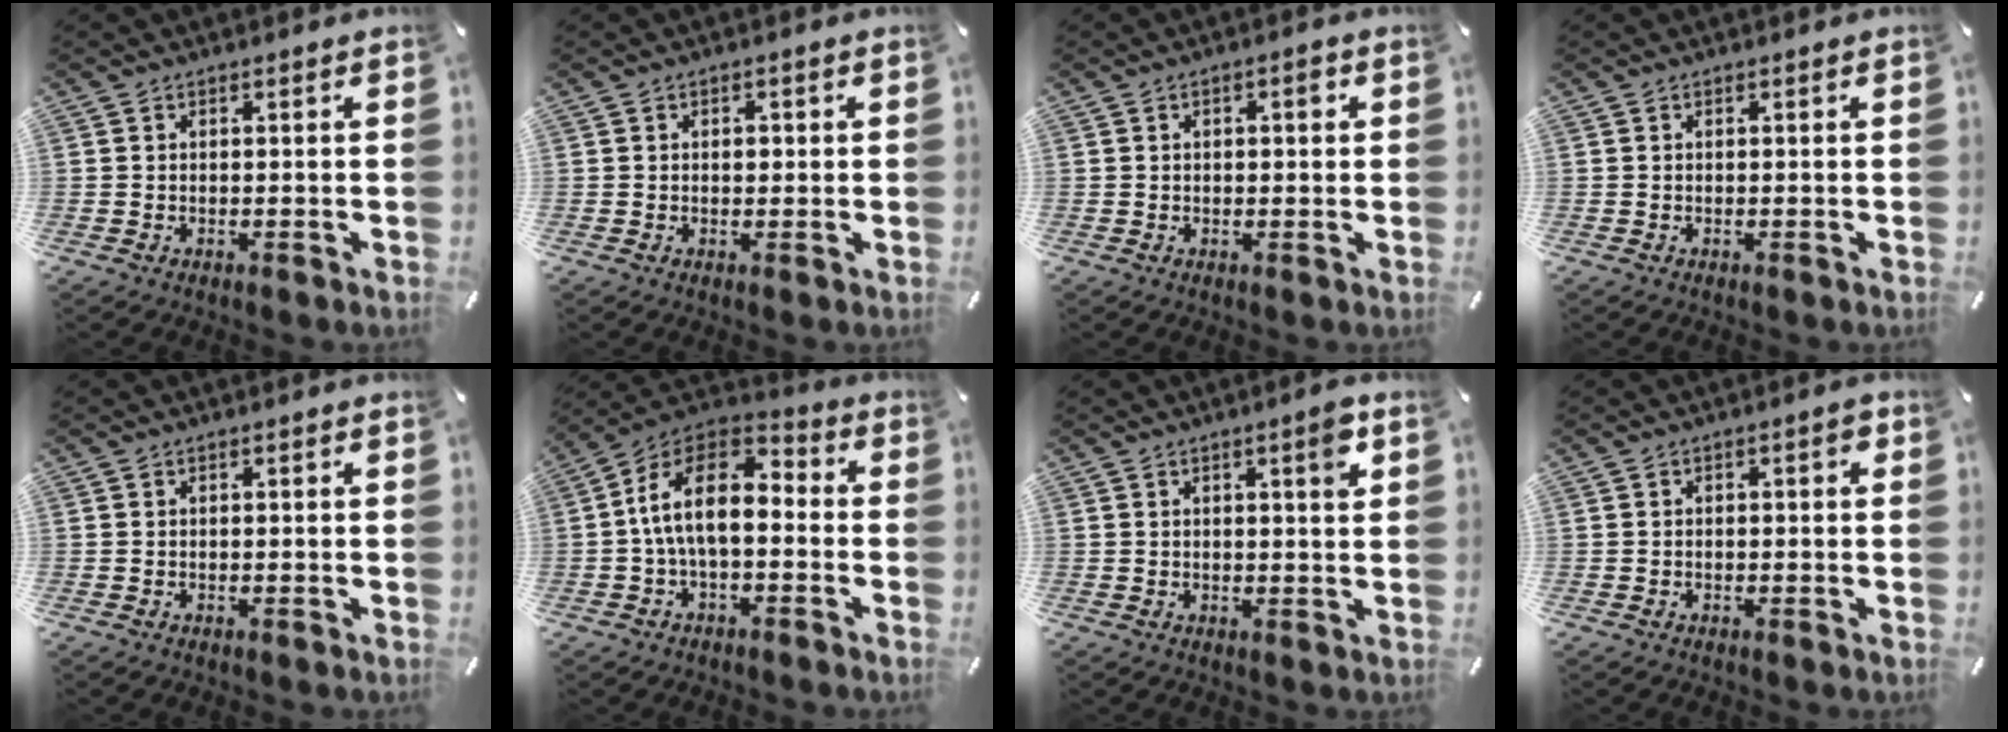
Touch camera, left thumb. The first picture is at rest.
{"total": 1.4, "force": [0.1, 1.2, 0.8], "torque": [-0.008, 0.004, -0.002]}
{"total": 2.1, "force": [0.4, 1.1, 1.7], "torque": [-0.026, 0.005, 0.003]}
{"total": 0.0}
{"total": 0.0}
{"total": 13.2, "force": [-0.9, 7.5, 10.8], "torque": [-0.224, 0.010, -0.018]}
{"total": 4.3, "force": [1.8, 0.8, 3.9], "torque": [-0.053, -0.006, 0.023]}
{"total": 2.0, "force": [-0.2, 0.8, 1.8], "torque": [-0.033, 0.008, -0.006]}